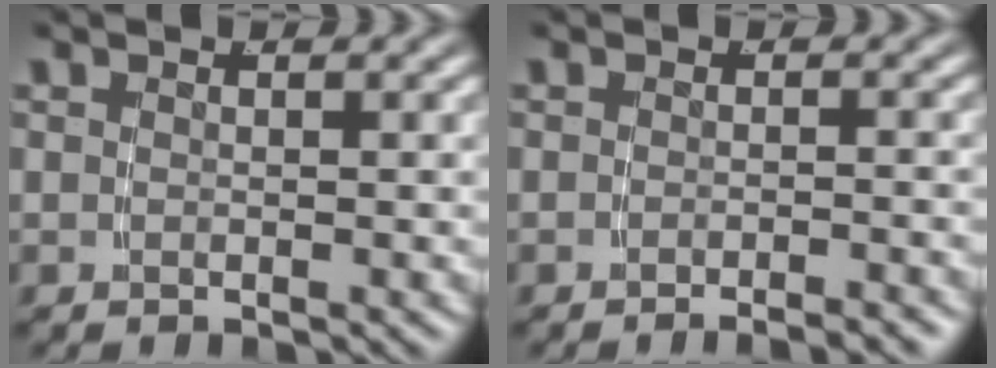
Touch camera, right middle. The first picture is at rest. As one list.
[{"total": 2.2, "force": [-2.1, -0.3, 0.7], "torque": [-0.003, 0.007, -0.039]}]